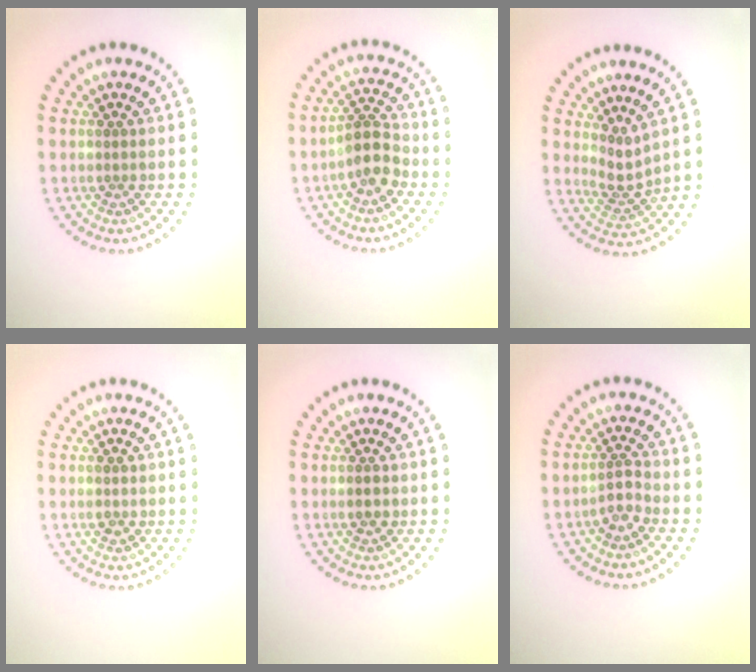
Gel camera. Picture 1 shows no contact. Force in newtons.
{"total": 3.7, "press": 3.4, "slide": 1.4}
{"total": 2.3, "press": 1.6, "slide": 1.7}
{"total": 0.9, "press": 0.9, "slide": 0.1}
{"total": 0.7, "press": 0.7, "slide": 0.2}
{"total": 1.7, "press": 1.3, "slide": 1.2}